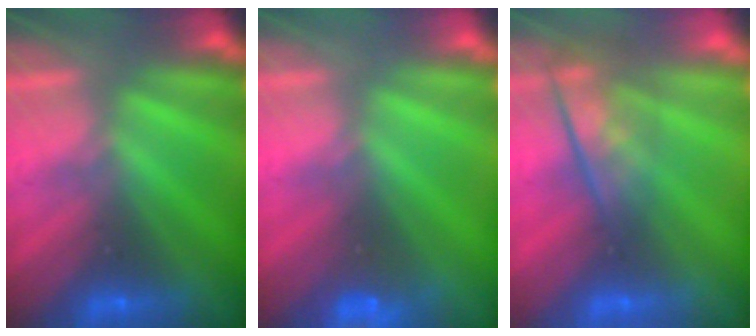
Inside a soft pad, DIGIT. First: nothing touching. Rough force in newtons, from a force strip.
{"total": 3.5}
{"total": 4.6}